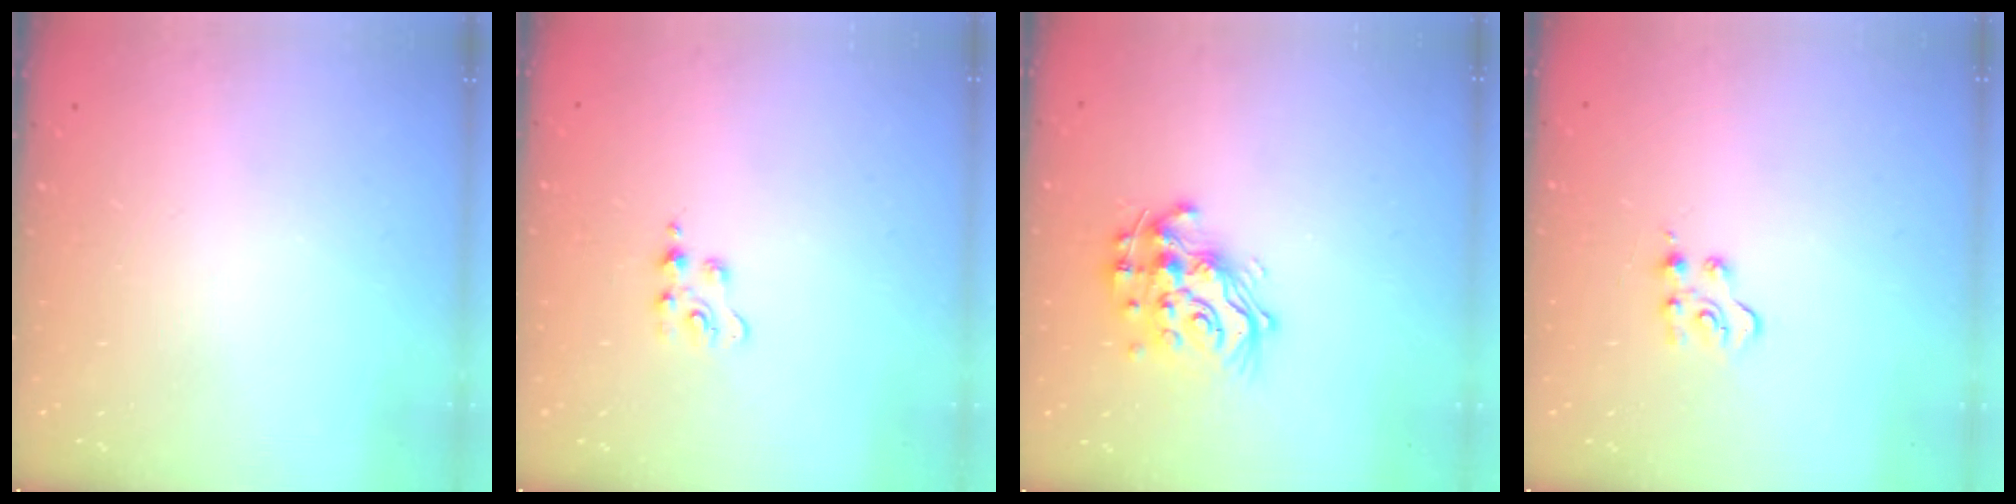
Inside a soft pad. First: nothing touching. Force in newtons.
{"total": 3.1, "press": 3.0, "slide": 0.4}
{"total": 15.4, "press": 15.3, "slide": 1.2}
{"total": 5.2, "press": 5.2, "slide": 0.5}